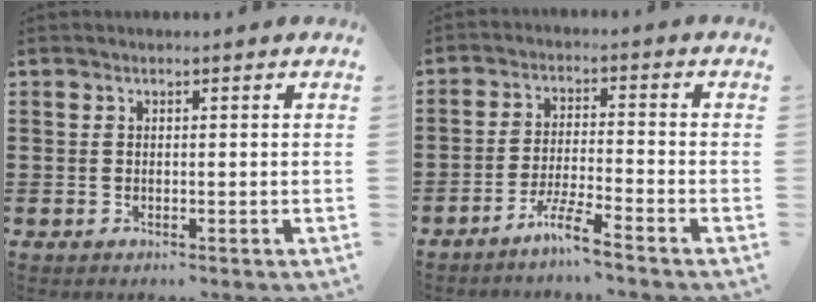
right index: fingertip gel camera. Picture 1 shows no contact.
{"total": 5.0, "force": [-4.2, -0.4, 2.8], "torque": [-0.069, -0.012, -0.083]}